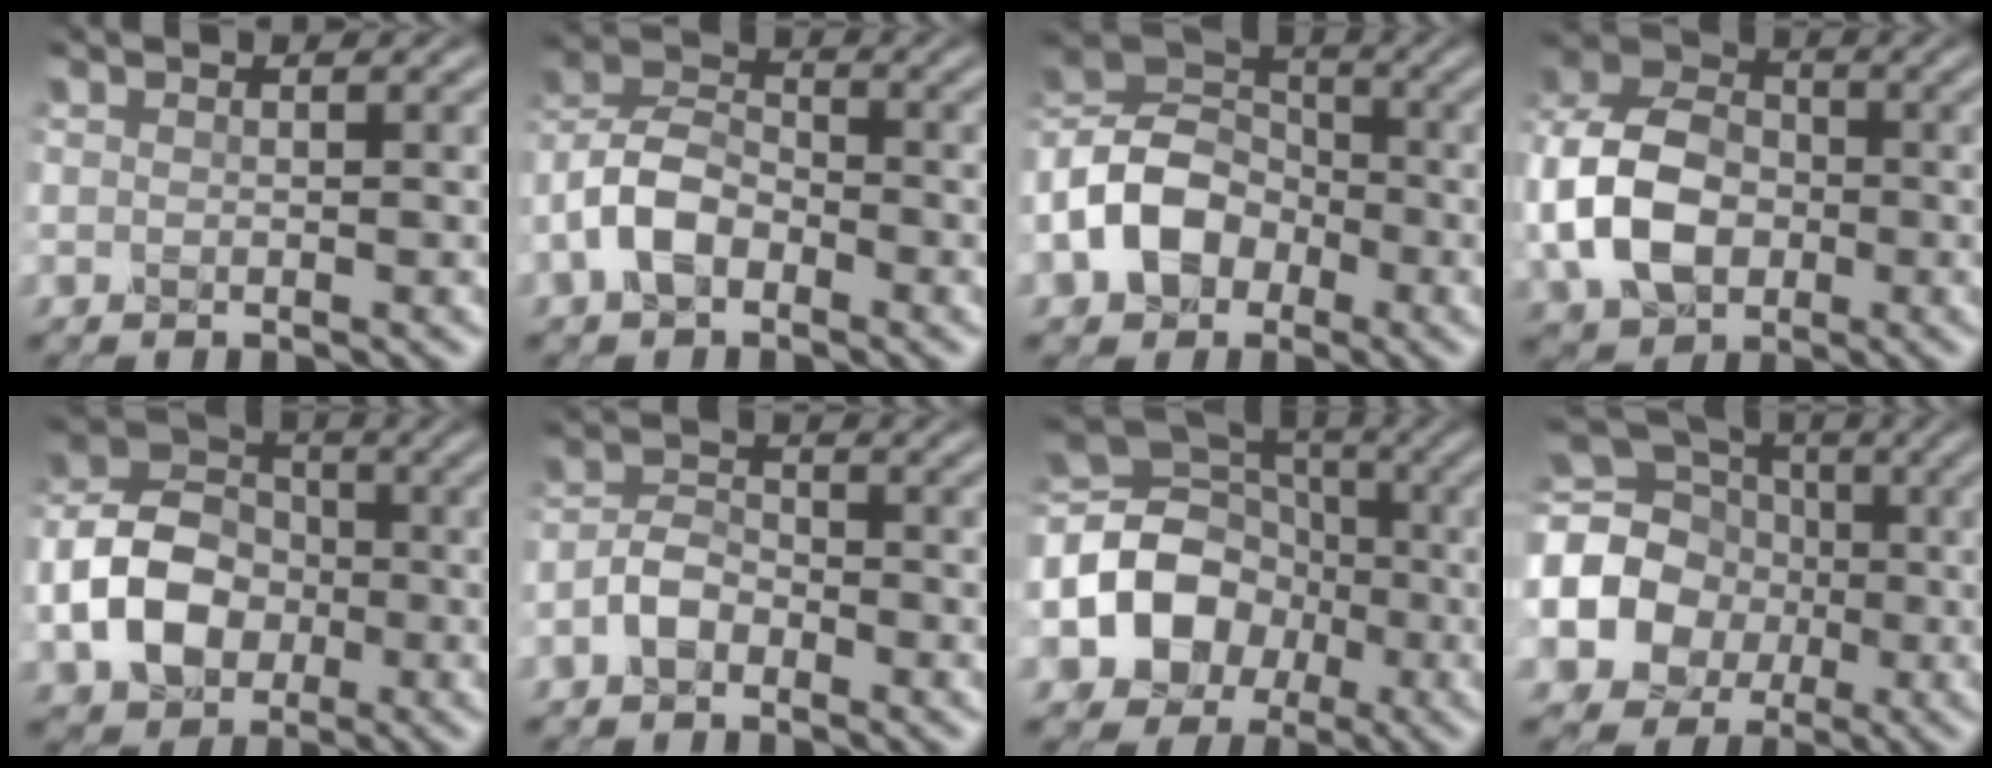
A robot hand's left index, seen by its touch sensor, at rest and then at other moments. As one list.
[{"total": 4.9, "force": [-2.3, 3.0, 3.2], "torque": [-0.072, 0.013, -0.052]}, {"total": 7.7, "force": [-2.7, 5.8, 4.3], "torque": [-0.088, 0.006, -0.062]}, {"total": 9.3, "force": [-1.6, 6.8, 6.1], "torque": [-0.144, 0.006, -0.041]}, {"total": 7.1, "force": [-1.9, 5.4, 4.3], "torque": [-0.085, 0.002, -0.040]}, {"total": 2.3, "force": [-1.4, 1.2, 1.3], "torque": [-0.027, 0.013, -0.035]}, {"total": 10.7, "force": [-2.0, 9.0, 5.5], "torque": [-0.105, -0.001, -0.057]}, {"total": 13.1, "force": [-0.6, 11.5, 6.3], "torque": [-0.157, 0.006, -0.043]}]